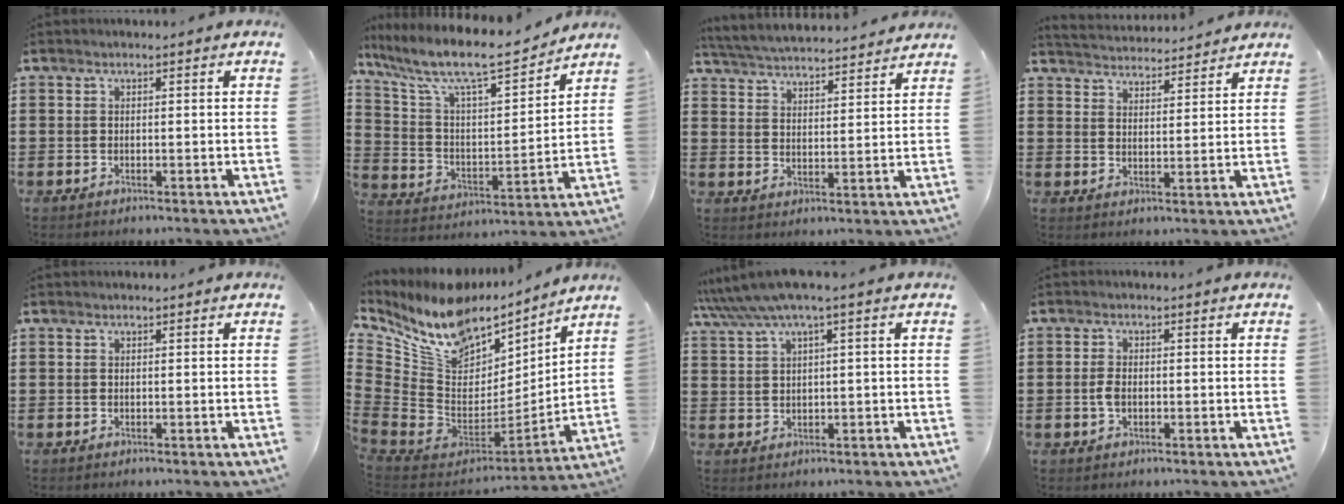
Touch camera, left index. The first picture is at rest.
{"total": 10.3, "force": [8.5, 1.8, 5.5], "torque": [-0.136, -0.056, 0.139]}
{"total": 4.5, "force": [4.5, -0.1, 0.5], "torque": [-0.031, -0.029, 0.075]}
{"total": 3.6, "force": [3.6, 0.0, -0.2], "torque": [-0.010, -0.019, 0.063]}
{"total": 0.0}
{"total": 11.5, "force": [8.3, 6.3, 4.8], "torque": [-0.144, -0.064, 0.150]}
{"total": 3.8, "force": [2.0, 0.1, 3.2], "torque": [-0.073, -0.008, 0.033]}
{"total": 2.3, "force": [-0.3, 1.2, 1.9], "torque": [-0.045, 0.000, -0.007]}